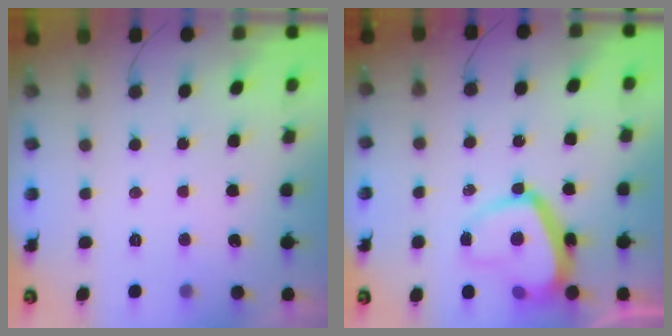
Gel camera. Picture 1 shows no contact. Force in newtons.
{"total": 12.4, "press": 12.4, "slide": 0.9}